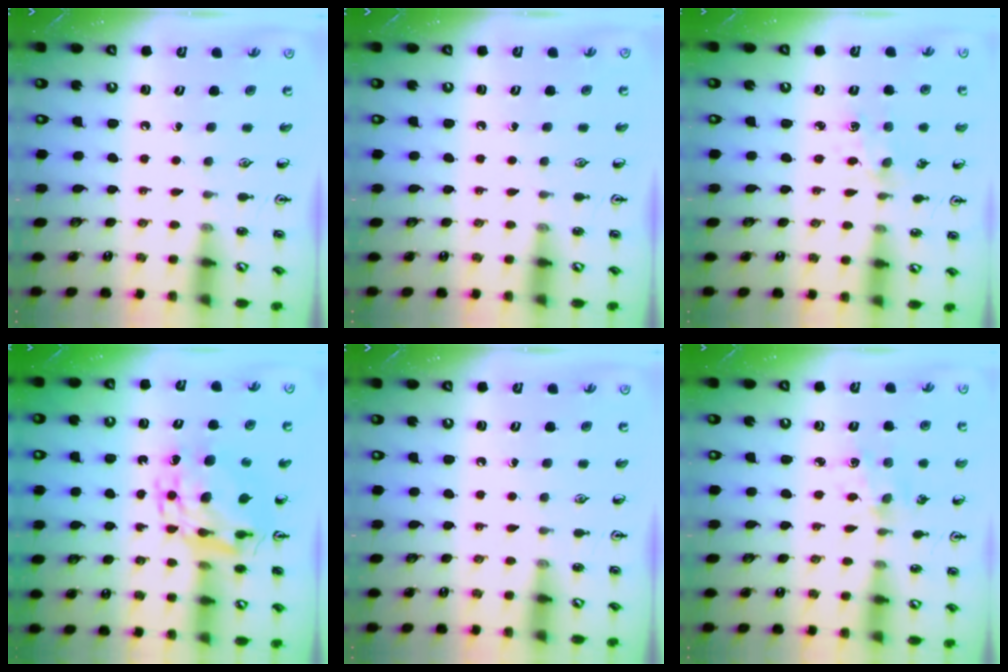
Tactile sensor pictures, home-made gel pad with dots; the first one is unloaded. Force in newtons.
{"total": 0.0}
{"total": 1.8, "press": 1.8, "slide": 0.3}
{"total": 11.2, "press": 11.1, "slide": 0.9}
{"total": 0.0}
{"total": 2.5, "press": 2.4, "slide": 0.4}